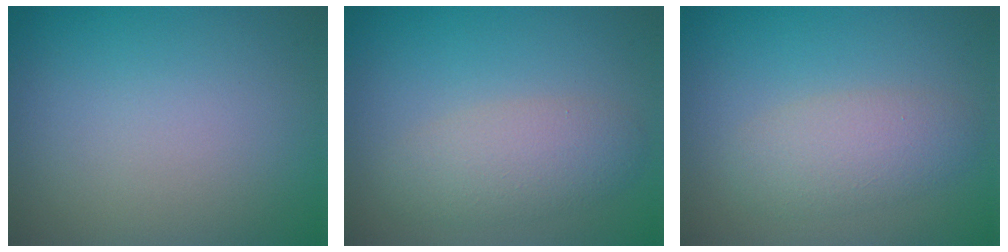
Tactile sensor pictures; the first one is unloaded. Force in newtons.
{"total": 3.3, "press": 3.3, "slide": 0.2}
{"total": 3.2, "press": 3.2, "slide": 0.2}